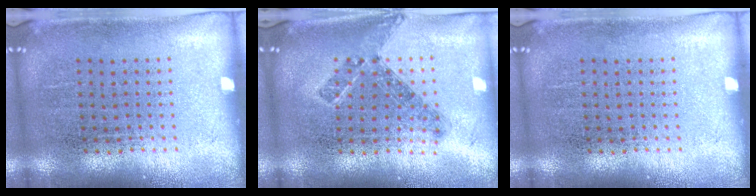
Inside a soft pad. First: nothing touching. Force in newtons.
{"total": 0.8, "press": 0.7, "slide": 0.3}
{"total": 0.0}